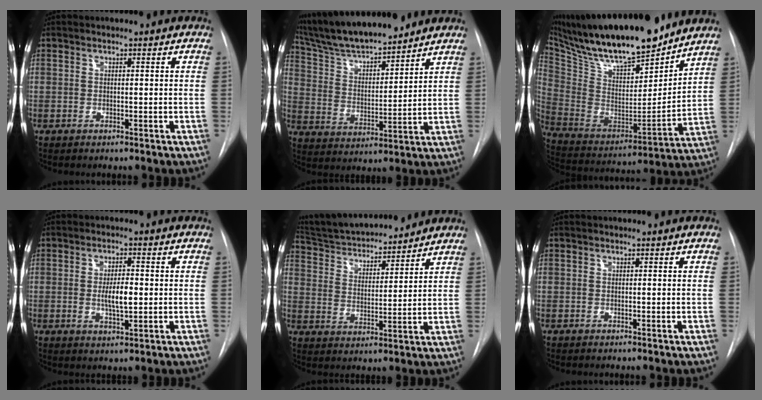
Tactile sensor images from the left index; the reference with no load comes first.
{"total": 16.0, "force": [14.4, 2.1, 6.7], "torque": [-0.123, 0.013, 0.257]}
{"total": 25.2, "force": [20.8, 5.2, 13.2], "torque": [-0.248, -0.006, 0.352]}
{"total": 4.7, "force": [-0.2, 1.4, 4.5], "torque": [-0.080, -0.003, 0.000]}
{"total": 16.2, "force": [15.0, 2.8, 5.4], "torque": [-0.091, 0.016, 0.247]}
{"total": 0.0}